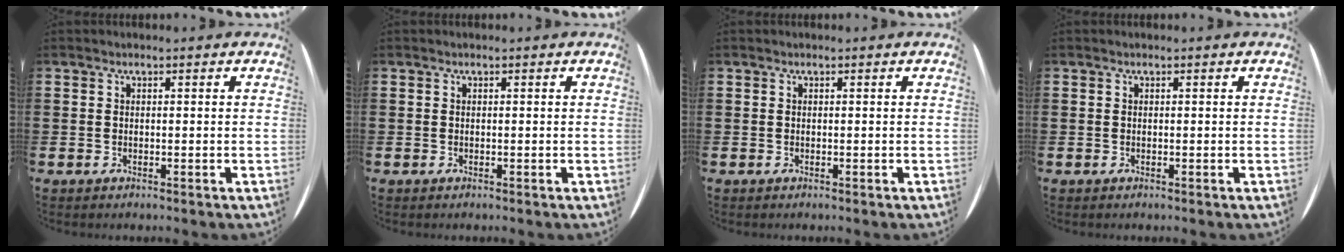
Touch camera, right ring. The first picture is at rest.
{"total": 0.0}
{"total": 0.0}
{"total": 0.0}